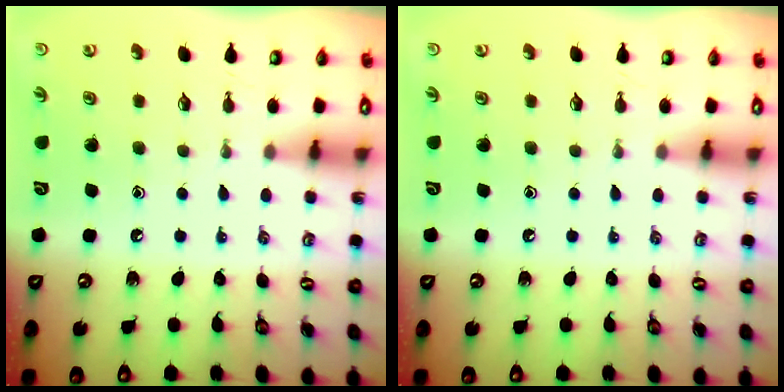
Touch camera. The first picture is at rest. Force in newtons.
{"total": 0.0}